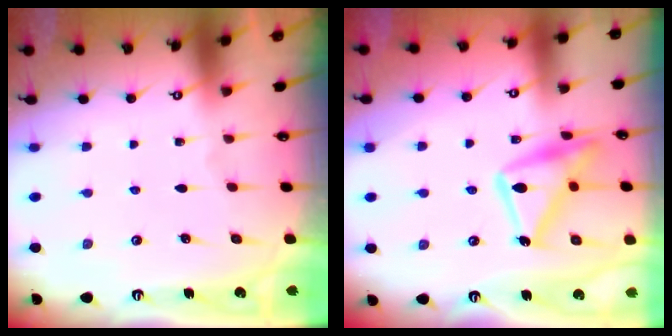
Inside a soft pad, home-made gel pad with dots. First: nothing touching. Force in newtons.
{"total": 17.5, "press": 17.4, "slide": 1.0}